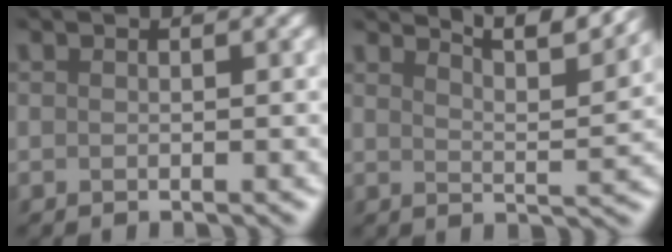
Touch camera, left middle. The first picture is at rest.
{"total": 7.1, "force": [6.0, 1.2, 3.6], "torque": [-0.029, 0.025, 0.053]}